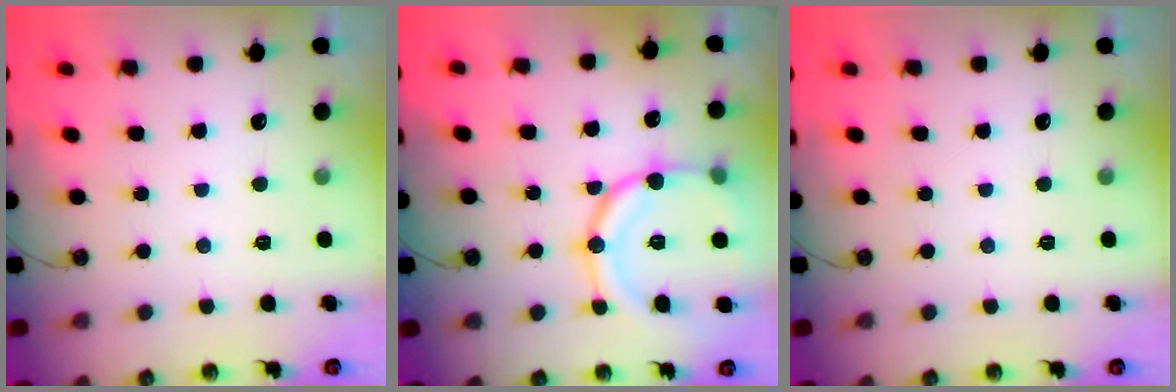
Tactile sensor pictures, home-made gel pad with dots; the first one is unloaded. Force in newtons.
{"total": 16.3, "press": 16.3, "slide": 1.1}
{"total": 0.0}